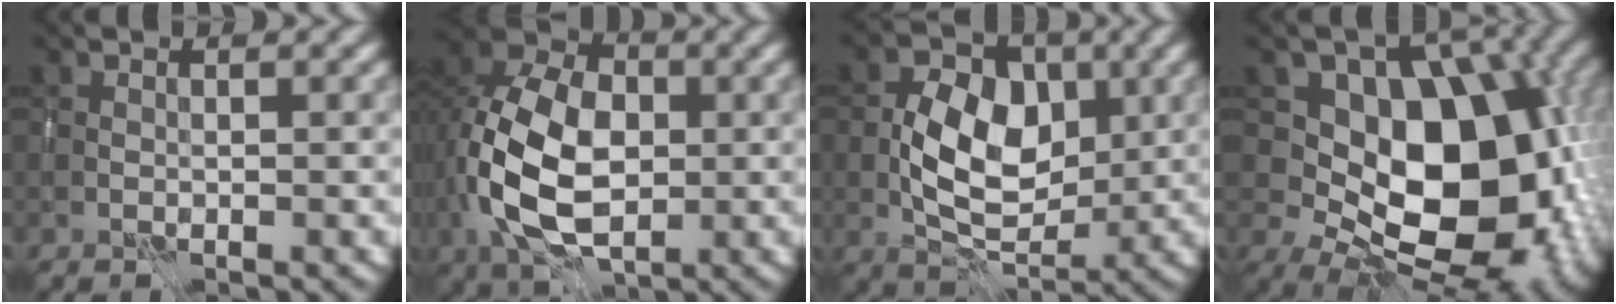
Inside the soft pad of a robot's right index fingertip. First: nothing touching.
{"total": 10.8, "force": [-1.0, 7.2, 8.0], "torque": [-0.167, 0.002, -0.029]}
{"total": 6.8, "force": [-0.3, 4.4, 5.2], "torque": [-0.086, 0.001, -0.014]}
{"total": 13.5, "force": [-0.6, 9.1, 9.9], "torque": [-0.103, -0.006, -0.018]}